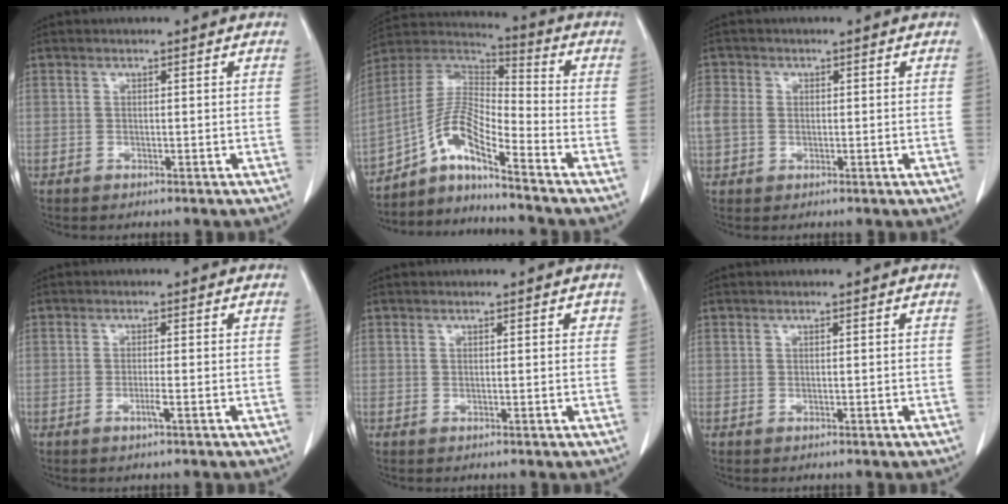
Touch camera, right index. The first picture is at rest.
{"total": 11.0, "force": [-7.3, 1.1, 8.2], "torque": [-0.168, 0.020, -0.136]}
{"total": 3.9, "force": [0.0, 3.2, 2.2], "torque": [-0.070, 0.017, 0.002]}
{"total": 1.6, "force": [-0.7, -0.2, 1.4], "torque": [-0.030, -0.003, -0.015]}
{"total": 0.9, "force": [0.4, 0.5, 0.6], "torque": [-0.002, 0.001, 0.002]}
{"total": 0.0}